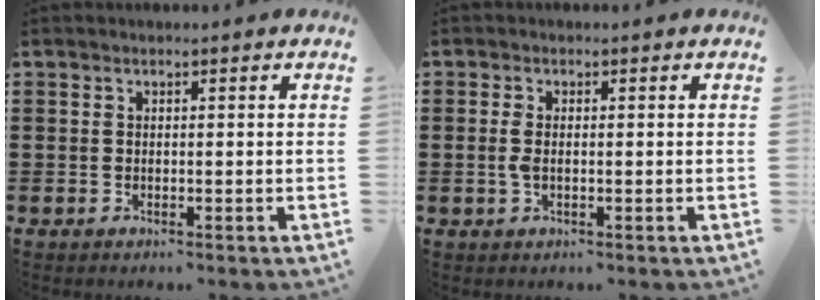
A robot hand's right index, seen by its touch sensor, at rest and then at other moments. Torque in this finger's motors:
{"motor_torque": [1.01, 1.13, 0.05, 0.06]}